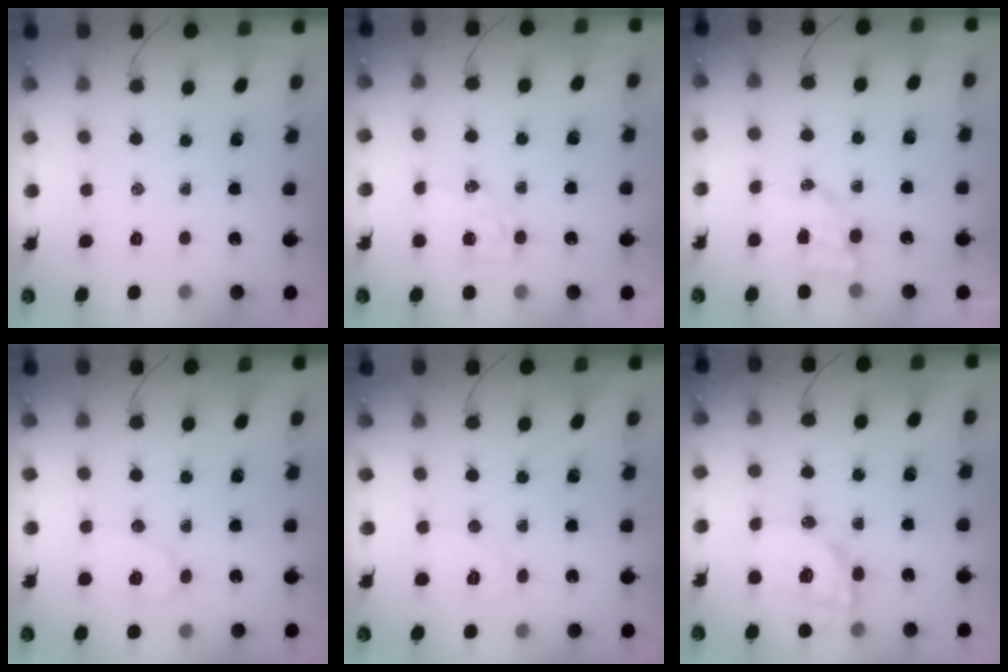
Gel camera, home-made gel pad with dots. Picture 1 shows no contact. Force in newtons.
{"total": 4.7, "press": 4.7, "slide": 0.5}
{"total": 4.9, "press": 4.8, "slide": 0.8}
{"total": 7.8, "press": 7.7, "slide": 0.8}
{"total": 6.3, "press": 6.1, "slide": 1.3}
{"total": 15.7, "press": 15.3, "slide": 3.5}